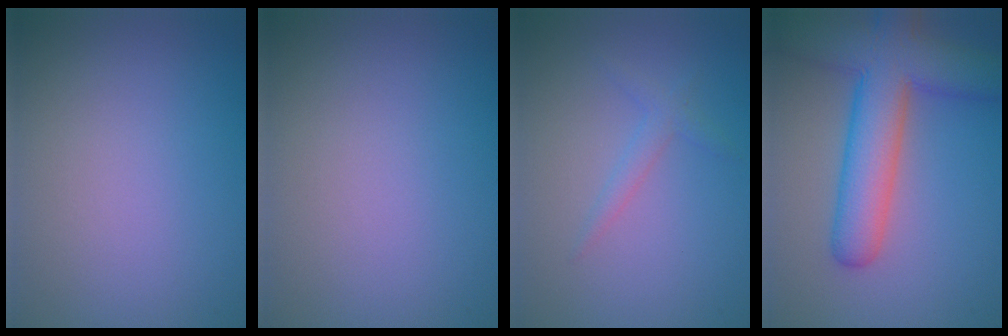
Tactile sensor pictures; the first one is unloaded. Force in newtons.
{"total": 0.0}
{"total": 1.3, "press": 1.3, "slide": 0.1}
{"total": 9.0, "press": 9.0, "slide": 0.5}